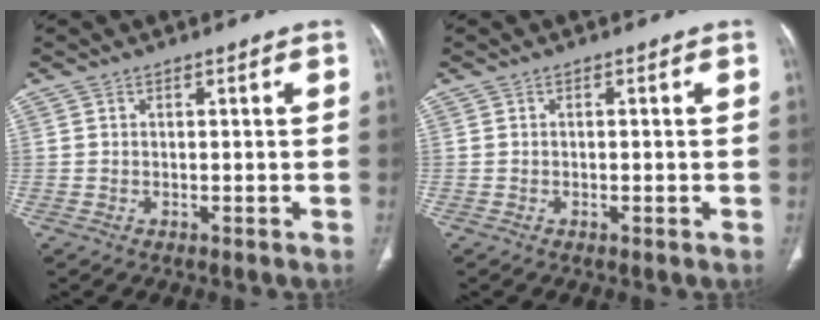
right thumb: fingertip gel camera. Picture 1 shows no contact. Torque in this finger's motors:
{"motor_torque": [3.64, 1.37, 0.06, -0.55, -0.02]}